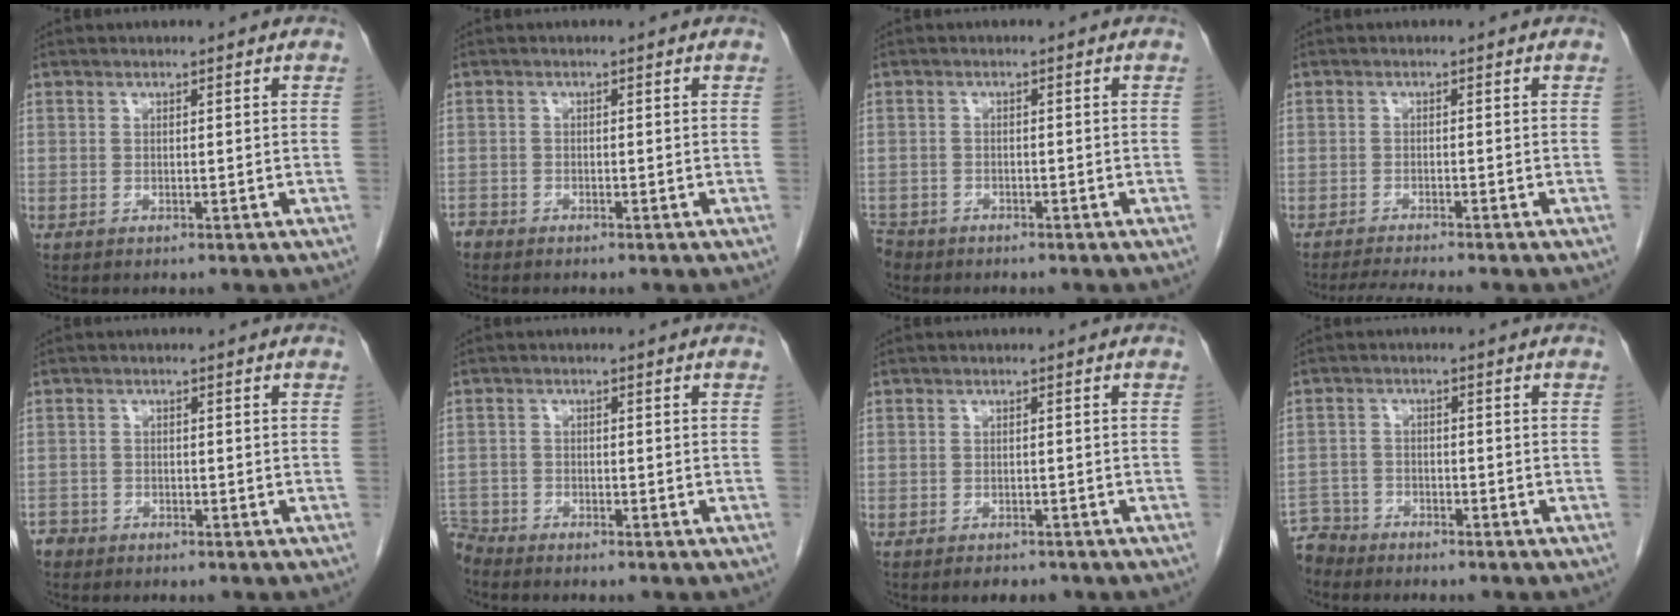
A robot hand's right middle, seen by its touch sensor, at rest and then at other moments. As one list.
[{"total": 1.4, "force": [-1.3, 0.5, -0.1], "torque": [0.003, 0.000, -0.023]}, {"total": 3.5, "force": [-3.0, 1.8, 0.1], "torque": [-0.001, -0.003, -0.058]}, {"total": 4.8, "force": [-4.3, -0.9, 1.9], "torque": [-0.031, -0.018, -0.073]}, {"total": 2.1, "force": [-1.7, 1.2, -0.2], "torque": [0.001, 0.005, -0.033]}, {"total": 3.3, "force": [-3.2, 0.5, -0.4], "torque": [0.014, -0.009, -0.060]}, {"total": 2.2, "force": [-1.8, 1.0, 0.7], "torque": [-0.012, 0.000, -0.020]}, {"total": 5.0, "force": [-4.6, 1.7, -0.8], "torque": [0.018, -0.006, -0.091]}]